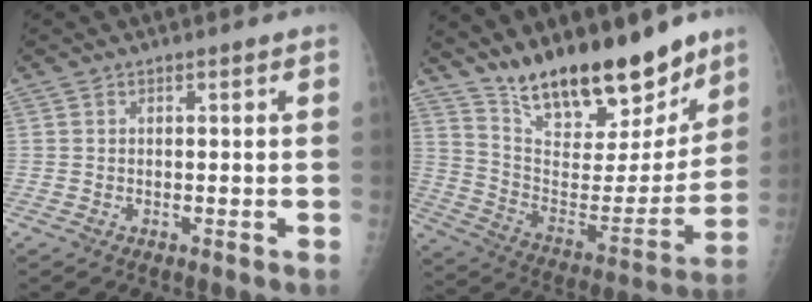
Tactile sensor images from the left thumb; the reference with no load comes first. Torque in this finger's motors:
{"motor_torque": [0.31, 0.25, 1.39, -1.38, 0.08]}